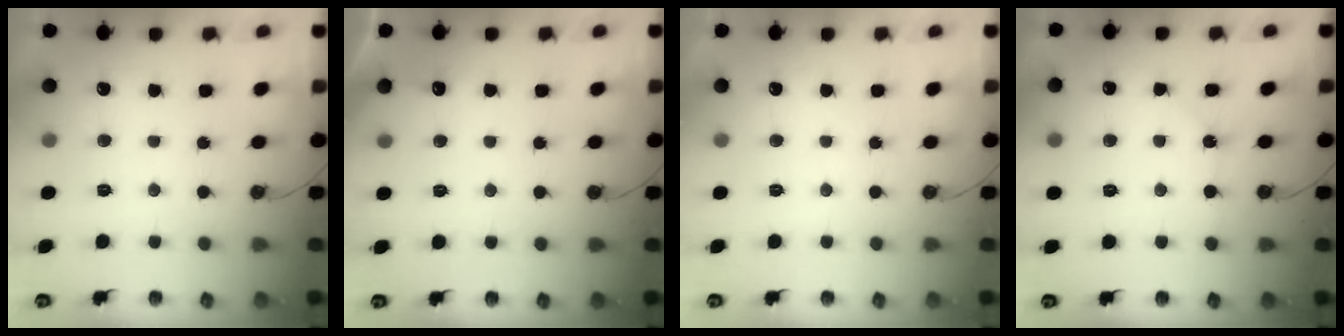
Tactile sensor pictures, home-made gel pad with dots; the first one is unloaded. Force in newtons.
{"total": 2.8, "press": 2.8, "slide": 0.4}
{"total": 0.0}
{"total": 3.5, "press": 3.4, "slide": 0.6}